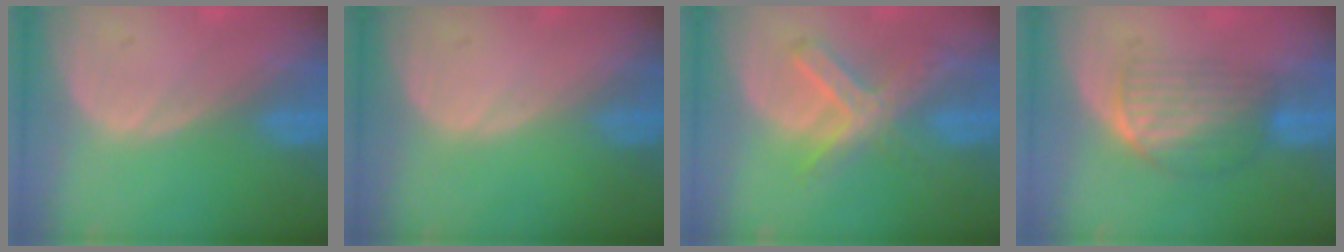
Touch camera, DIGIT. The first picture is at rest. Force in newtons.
{"total": 0.0}
{"total": 7.4, "press": 6.4, "slide": 3.8}
{"total": 7.0, "press": 5.8, "slide": 3.8}